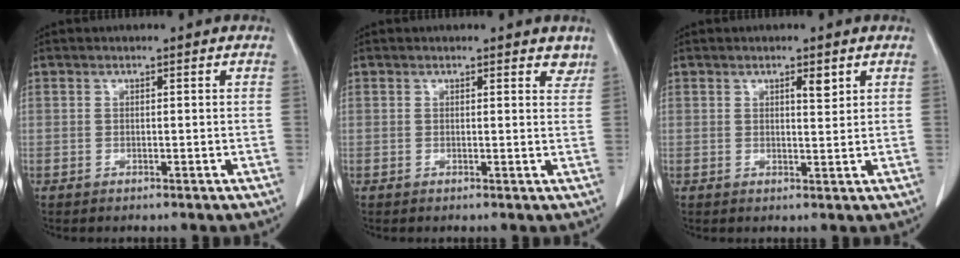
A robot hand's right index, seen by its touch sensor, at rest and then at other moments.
{"total": 3.0, "force": [2.7, 1.1, 0.9], "torque": [0.006, -0.009, 0.018]}
{"total": 2.1, "force": [1.2, 0.5, 1.6], "torque": [-0.026, -0.004, 0.018]}